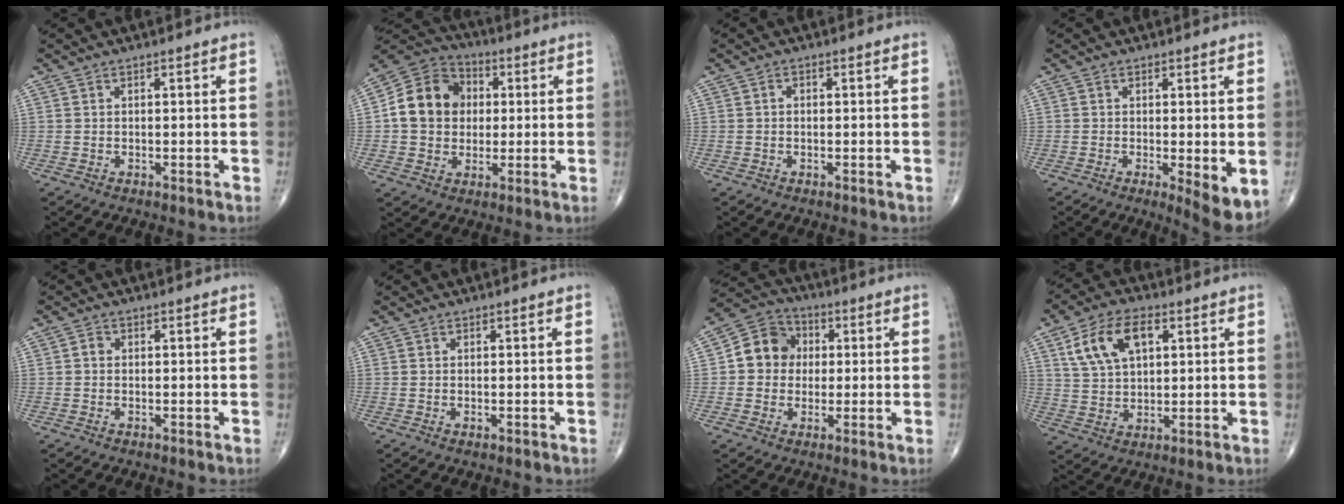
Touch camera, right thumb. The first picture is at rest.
{"total": 13.3, "force": [1.1, 11.2, 7.1], "torque": [-0.104, 0.020, 0.011]}
{"total": 0.8, "force": [0.0, 0.6, 0.4], "torque": [-0.005, 0.003, -0.003]}
{"total": 5.9, "force": [-0.9, 1.6, 5.6], "torque": [-0.083, -0.019, -0.014]}
{"total": 1.1, "force": [-0.1, 0.9, 0.6], "torque": [-0.004, 0.003, -0.006]}
{"total": 0.7, "force": [-0.2, 0.3, 0.6], "torque": [-0.011, -0.003, -0.003]}
{"total": 9.4, "force": [0.8, 8.3, 4.3], "torque": [-0.045, 0.020, 0.000]}
{"total": 11.3, "force": [4.2, 6.4, 8.2], "torque": [-0.144, 0.002, 0.080]}